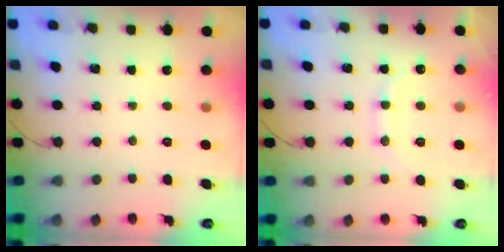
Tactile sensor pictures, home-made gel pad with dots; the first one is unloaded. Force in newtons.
{"total": 10.2, "press": 10.2, "slide": 0.9}